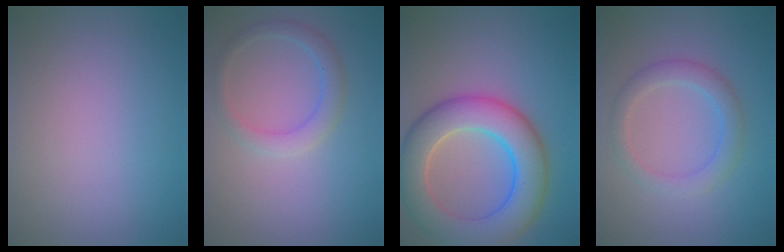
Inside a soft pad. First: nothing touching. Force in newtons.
{"total": 2.3, "press": 2.3, "slide": 0.2}
{"total": 9.2, "press": 9.1, "slide": 0.3}
{"total": 1.9, "press": 1.9, "slide": 0.2}